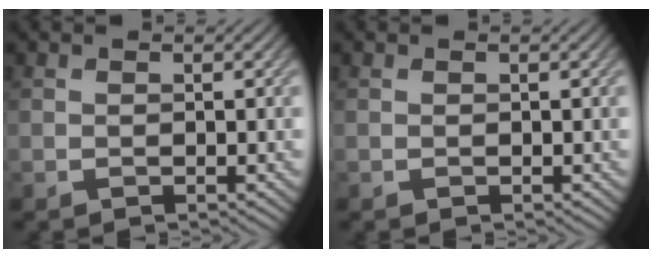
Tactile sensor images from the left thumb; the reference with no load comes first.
{"total": 0.0}